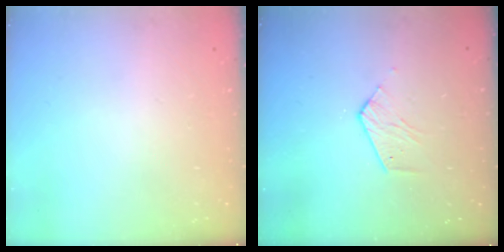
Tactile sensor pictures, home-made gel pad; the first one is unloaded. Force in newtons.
{"total": 3.7, "press": 3.7, "slide": 0.3}